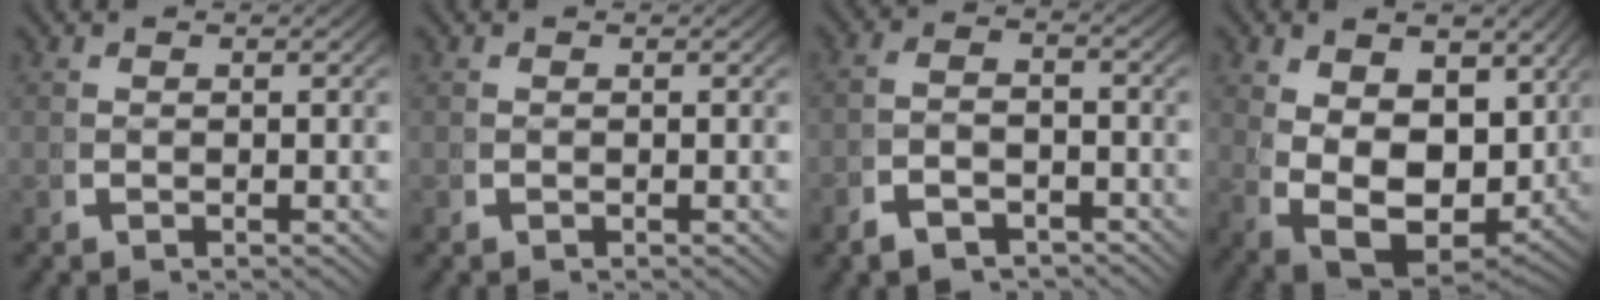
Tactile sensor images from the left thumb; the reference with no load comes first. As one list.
[{"total": 0.0}, {"total": 3.1, "force": [-2.5, 1.3, 1.3], "torque": [-0.022, -0.011, -0.041]}, {"total": 10.9, "force": [-1.3, 7.5, 7.8], "torque": [-0.177, -0.070, 0.008]}]